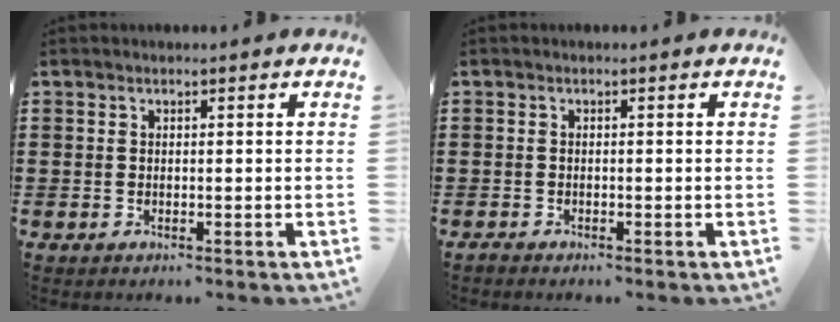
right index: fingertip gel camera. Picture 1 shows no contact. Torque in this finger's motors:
{"motor_torque": [-1.11, 1.03, -1.05, -0.21]}